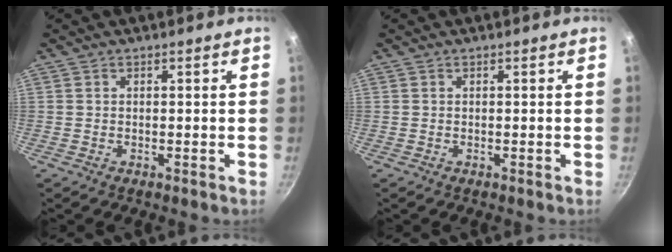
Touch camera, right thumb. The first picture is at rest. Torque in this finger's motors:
{"motor_torque": [0.49, 0.46, 0.53, 0.07, -0.05]}